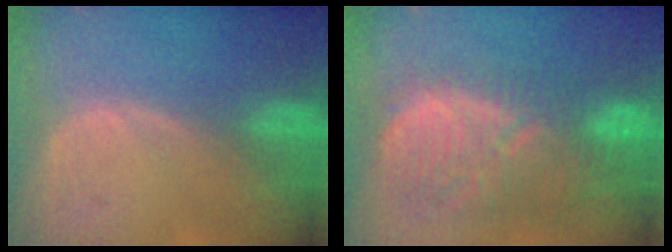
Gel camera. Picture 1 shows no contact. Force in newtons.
{"total": 12.3, "press": 11.2, "slide": 5.1}